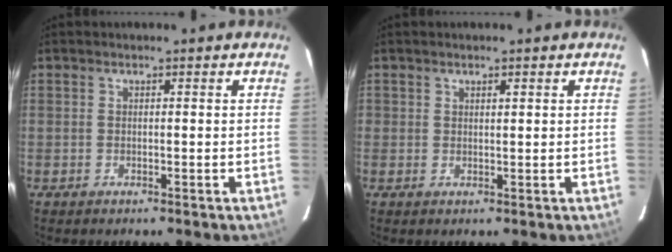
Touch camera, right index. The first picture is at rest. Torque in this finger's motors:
{"motor_torque": [-0.15, 0.06, -0.01, -0.01]}